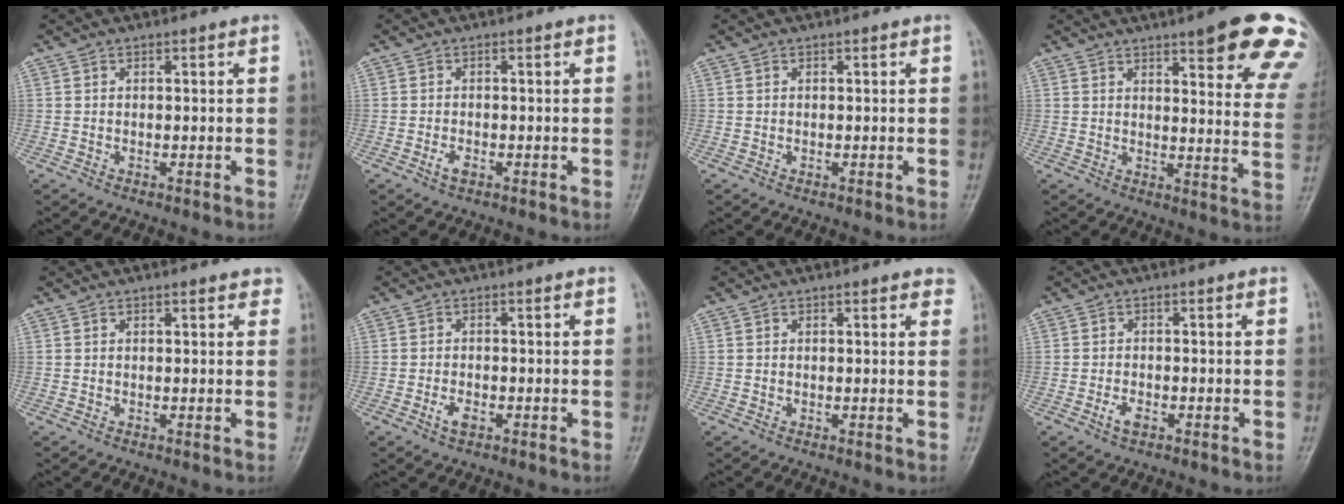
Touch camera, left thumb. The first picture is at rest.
{"total": 1.7, "force": [-0.8, 0.8, 1.3], "torque": [-0.027, 0.006, -0.013]}
{"total": 0.0}
{"total": 18.9, "force": [12.1, 3.8, 14.0], "torque": [-0.147, -0.046, 0.136]}
{"total": 2.1, "force": [1.5, 0.8, 1.3], "torque": [-0.002, 0.000, 0.014]}
{"total": 2.1, "force": [-1.0, 1.0, 1.6], "torque": [-0.033, 0.006, -0.017]}
{"total": 2.9, "force": [2.1, 1.0, 1.7], "torque": [-0.006, 0.000, 0.018]}
{"total": 2.1, "force": [-1.0, 1.0, 1.6], "torque": [-0.033, 0.007, -0.018]}